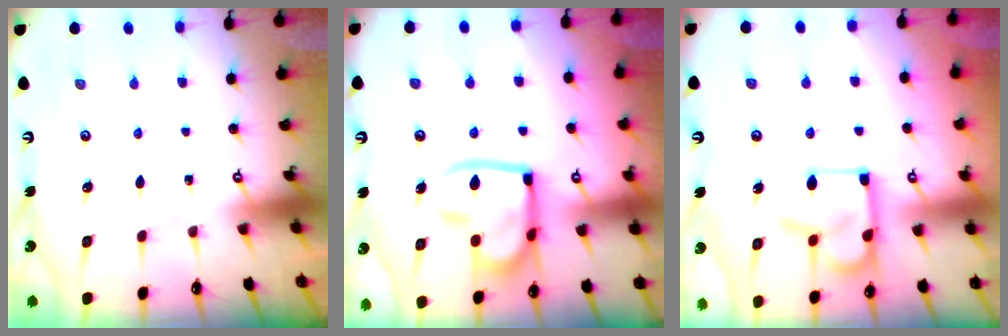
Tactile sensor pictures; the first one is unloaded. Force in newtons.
{"total": 15.2, "press": 15.1, "slide": 1.8}
{"total": 9.6, "press": 9.5, "slide": 1.5}